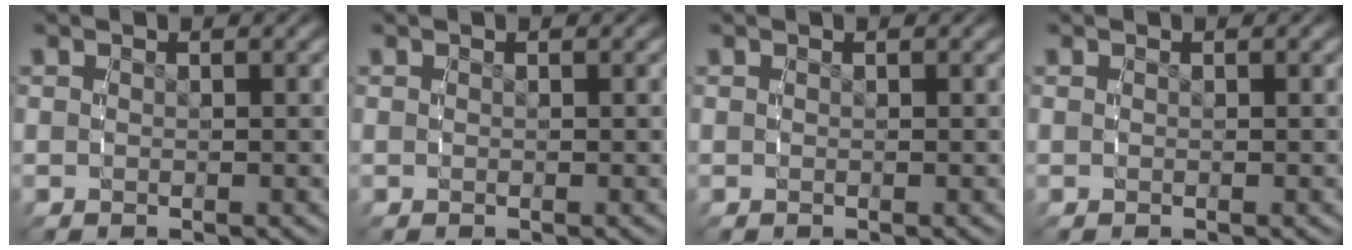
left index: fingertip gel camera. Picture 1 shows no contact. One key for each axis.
{"total": 0.0}
{"total": 0.0}
{"total": 0.0}